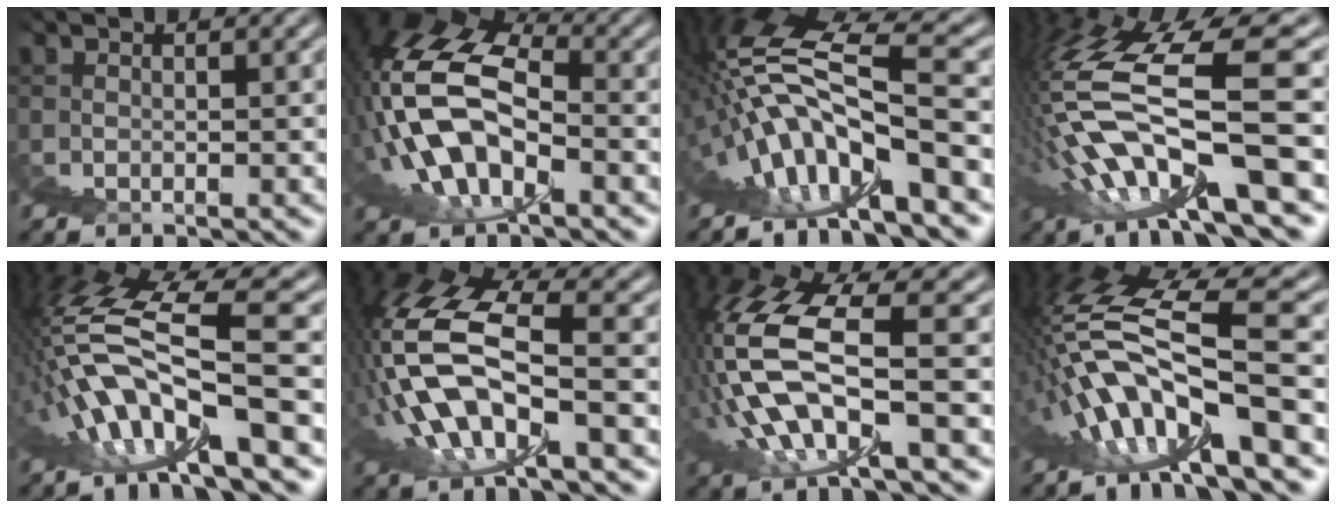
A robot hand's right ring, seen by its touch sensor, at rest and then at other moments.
{"total": 14.7, "force": [4.2, 9.9, 10.0], "torque": [-0.191, 0.021, 0.047]}
{"total": 11.2, "force": [5.8, 3.4, 8.9], "torque": [-0.144, 0.058, 0.069]}
{"total": 9.9, "force": [4.3, 0.9, 8.8], "torque": [-0.176, 0.019, 0.068]}
{"total": 9.1, "force": [4.4, 0.3, 7.9], "torque": [-0.150, 0.038, 0.068]}
{"total": 10.0, "force": [4.4, 4.0, 8.1], "torque": [-0.175, 0.022, 0.062]}
{"total": 8.7, "force": [4.2, 1.7, 7.4], "torque": [-0.180, 0.015, 0.070]}
{"total": 9.7, "force": [4.0, 0.8, 8.8], "torque": [-0.158, 0.042, 0.059]}